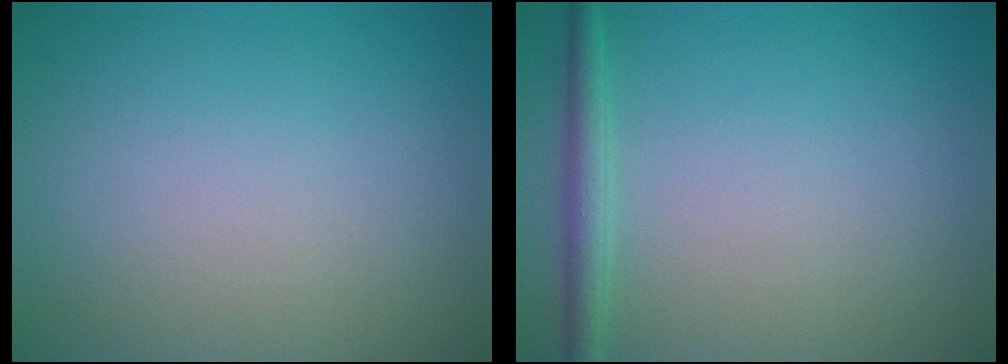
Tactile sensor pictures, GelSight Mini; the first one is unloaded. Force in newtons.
{"total": 1.8, "press": 1.8, "slide": 0.1}